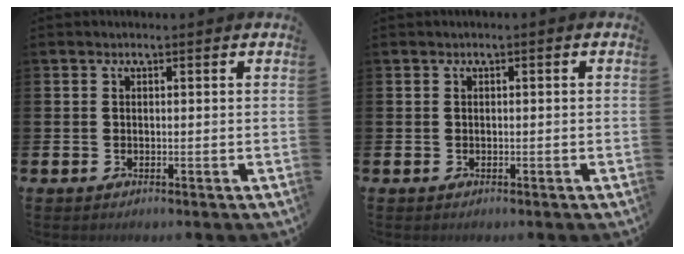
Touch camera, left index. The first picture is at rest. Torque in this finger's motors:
{"motor_torque": [0.39, -1.75, 0.40, 0.09]}